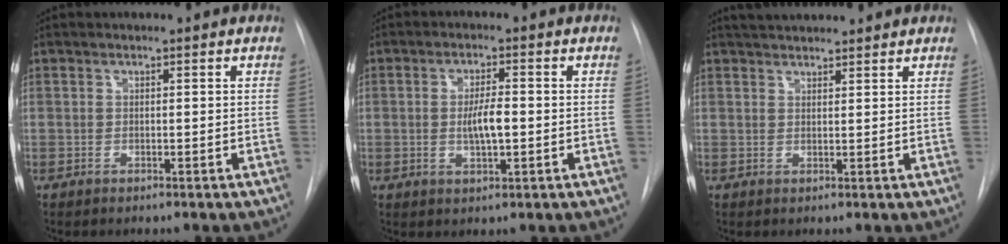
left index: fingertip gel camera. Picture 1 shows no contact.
{"total": 4.4, "force": [-0.4, 1.1, 4.3], "torque": [-0.079, 0.000, -0.005]}
{"total": 6.2, "force": [5.7, 1.0, 2.1], "torque": [-0.034, 0.038, 0.084]}